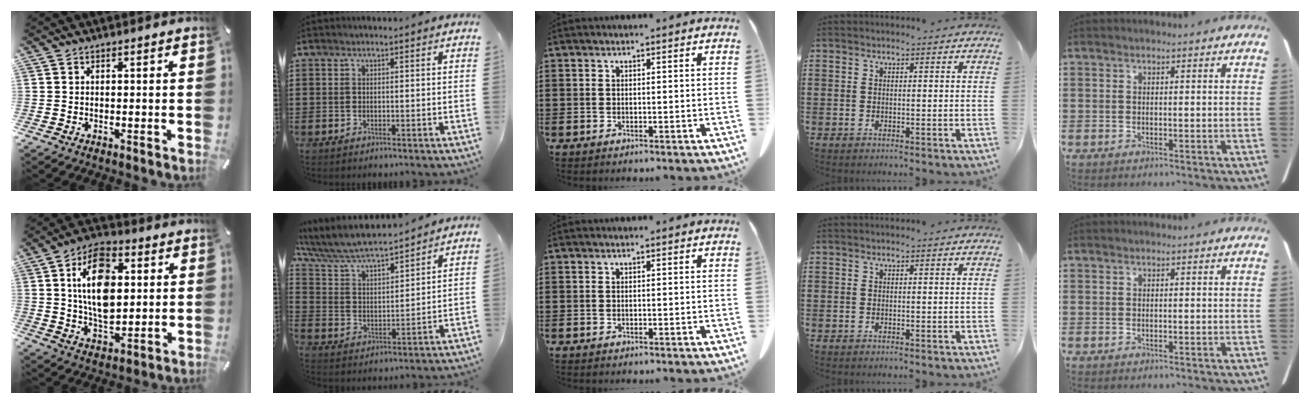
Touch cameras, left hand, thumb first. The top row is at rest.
{"thumb": {"total": 15.6, "force": [2.9, 9.9, 11.7], "torque": [-0.218, 0.007, 0.049]}, "index": {"total": 6.8, "force": [6.4, 0.7, 2.3], "torque": [-0.074, -0.040, 0.108]}}